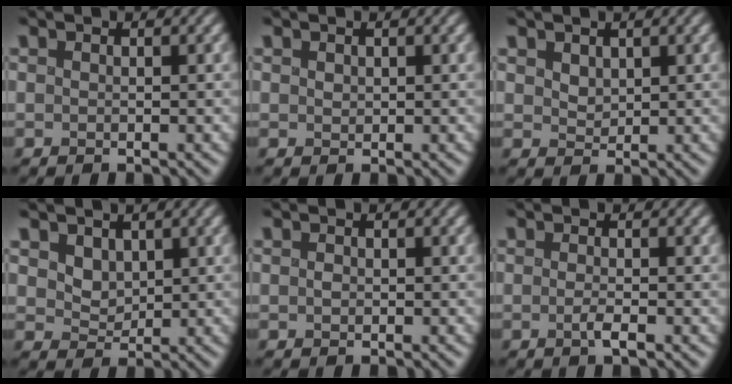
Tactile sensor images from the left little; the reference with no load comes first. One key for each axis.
{"total": 0.5, "fx": 0.2, "fy": 0.5, "fz": 0.2, "tx": -0.005, "ty": 0.001, "tz": 0.006}
{"total": 1.2, "fx": 0.4, "fy": 1.0, "fz": 0.6, "tx": -0.012, "ty": -0.002, "tz": 0.010}
{"total": 1.9, "fx": 0.7, "fy": 1.6, "fz": 0.9, "tx": -0.027, "ty": -0.014, "tz": 0.019}
{"total": 0.6, "fx": -0.3, "fy": 0.4, "fz": 0.2, "tx": -0.004, "ty": 0.000, "tz": -0.004}
{"total": 1.2, "fx": -0.7, "fy": 0.2, "fz": 1.0, "tx": -0.016, "ty": -0.001, "tz": -0.014}